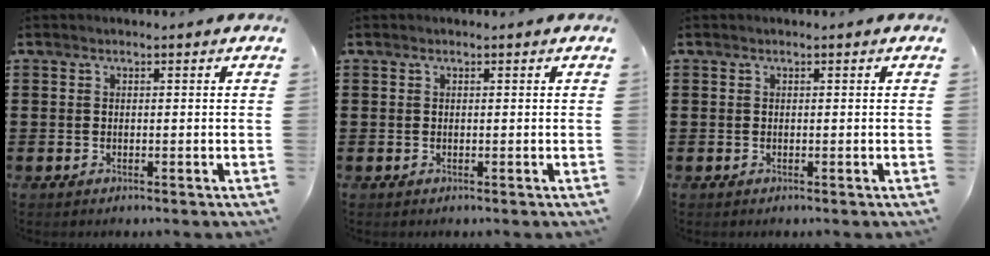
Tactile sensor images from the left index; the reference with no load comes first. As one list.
[{"total": 0.0}, {"total": 0.0}]